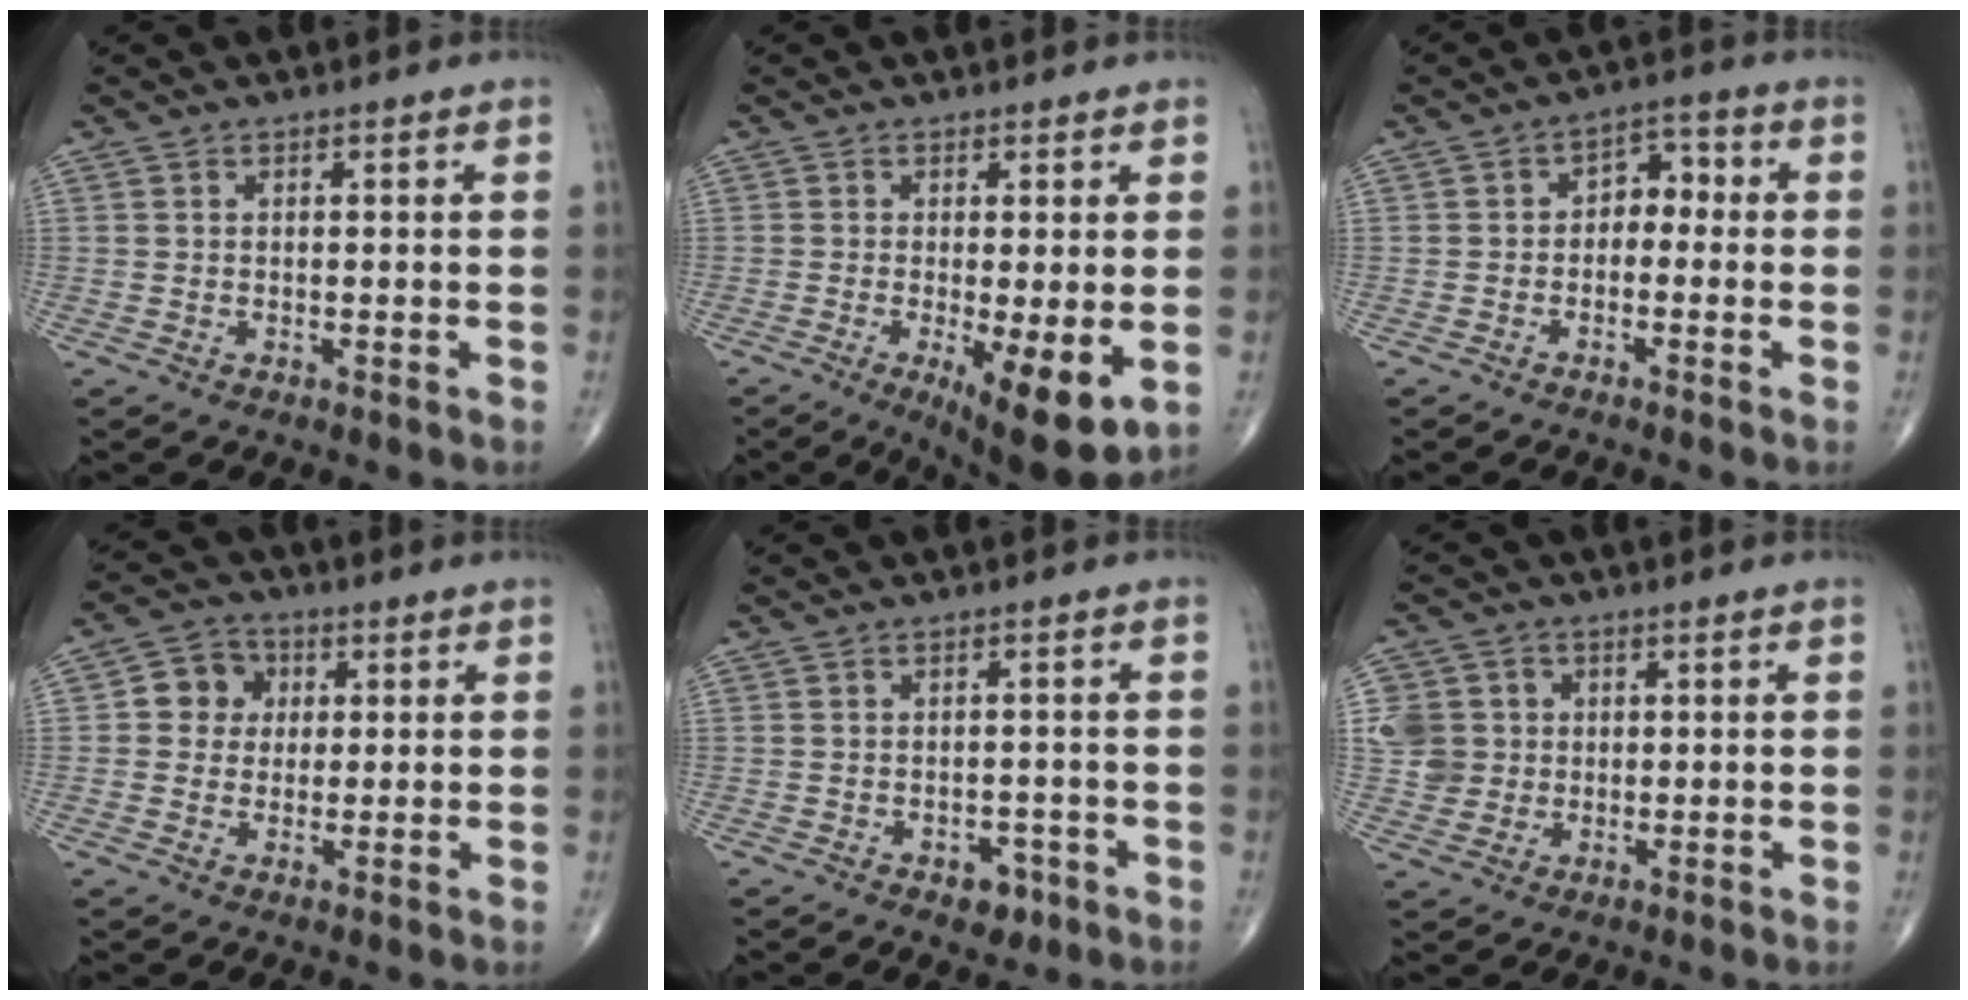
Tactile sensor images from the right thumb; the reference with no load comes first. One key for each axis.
{"total": 10.4, "fx": -2.5, "fy": 2.8, "fz": 9.6, "tx": -0.145, "ty": -0.027, "tz": -0.034}
{"total": 4.6, "fx": -0.7, "fy": 3.3, "fz": 3.2, "tx": -0.026, "ty": 0.029, "tz": -0.026}
{"total": 7.0, "fx": 1.1, "fy": 6.3, "fz": 3.0, "tx": -0.020, "ty": 0.009, "tz": 0.008}
{"total": 3.4, "fx": -1.8, "fy": 2.2, "fz": 1.8, "tx": -0.007, "ty": 0.009, "tz": -0.019}
{"total": 7.5, "fx": 0.9, "fy": 7.2, "fz": 2.0, "tx": -0.015, "ty": 0.006, "tz": 0.018}